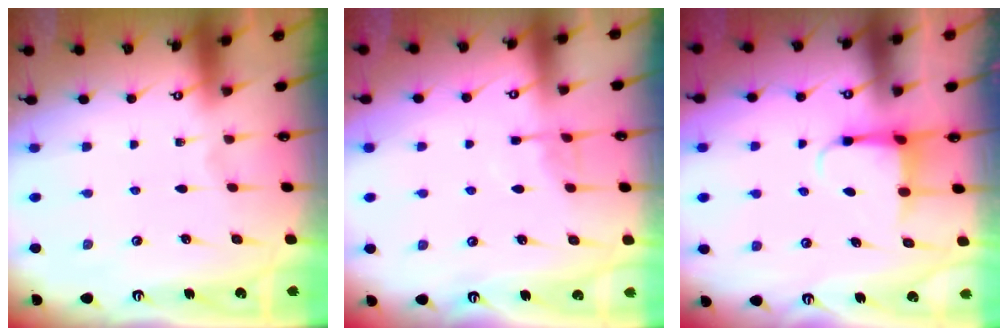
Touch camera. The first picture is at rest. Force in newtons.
{"total": 3.4, "press": 3.4, "slide": 0.6}
{"total": 3.9, "press": 3.9, "slide": 0.6}